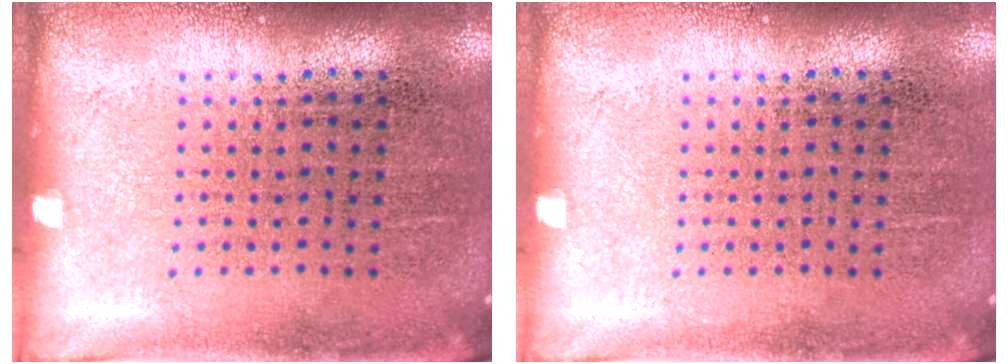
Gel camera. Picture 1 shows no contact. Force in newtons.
{"total": 0.0}